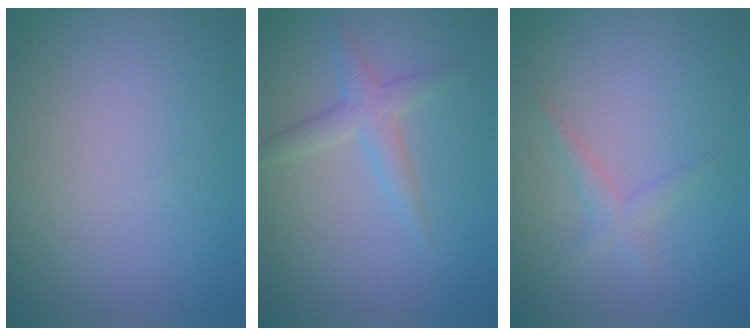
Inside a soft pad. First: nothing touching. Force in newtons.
{"total": 2.2, "press": 2.2, "slide": 0.1}
{"total": 1.3, "press": 1.3, "slide": 0.2}